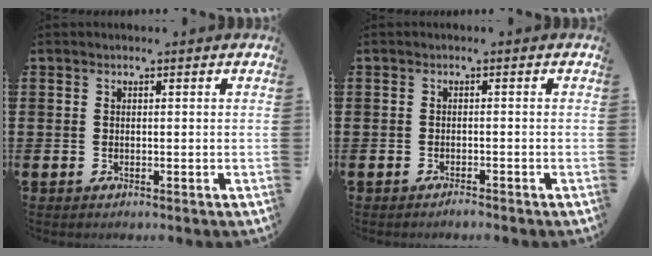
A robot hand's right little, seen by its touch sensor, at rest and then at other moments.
{"total": 0.9, "force": [-0.8, 0.1, 0.3], "torque": [-0.007, -0.004, -0.016]}